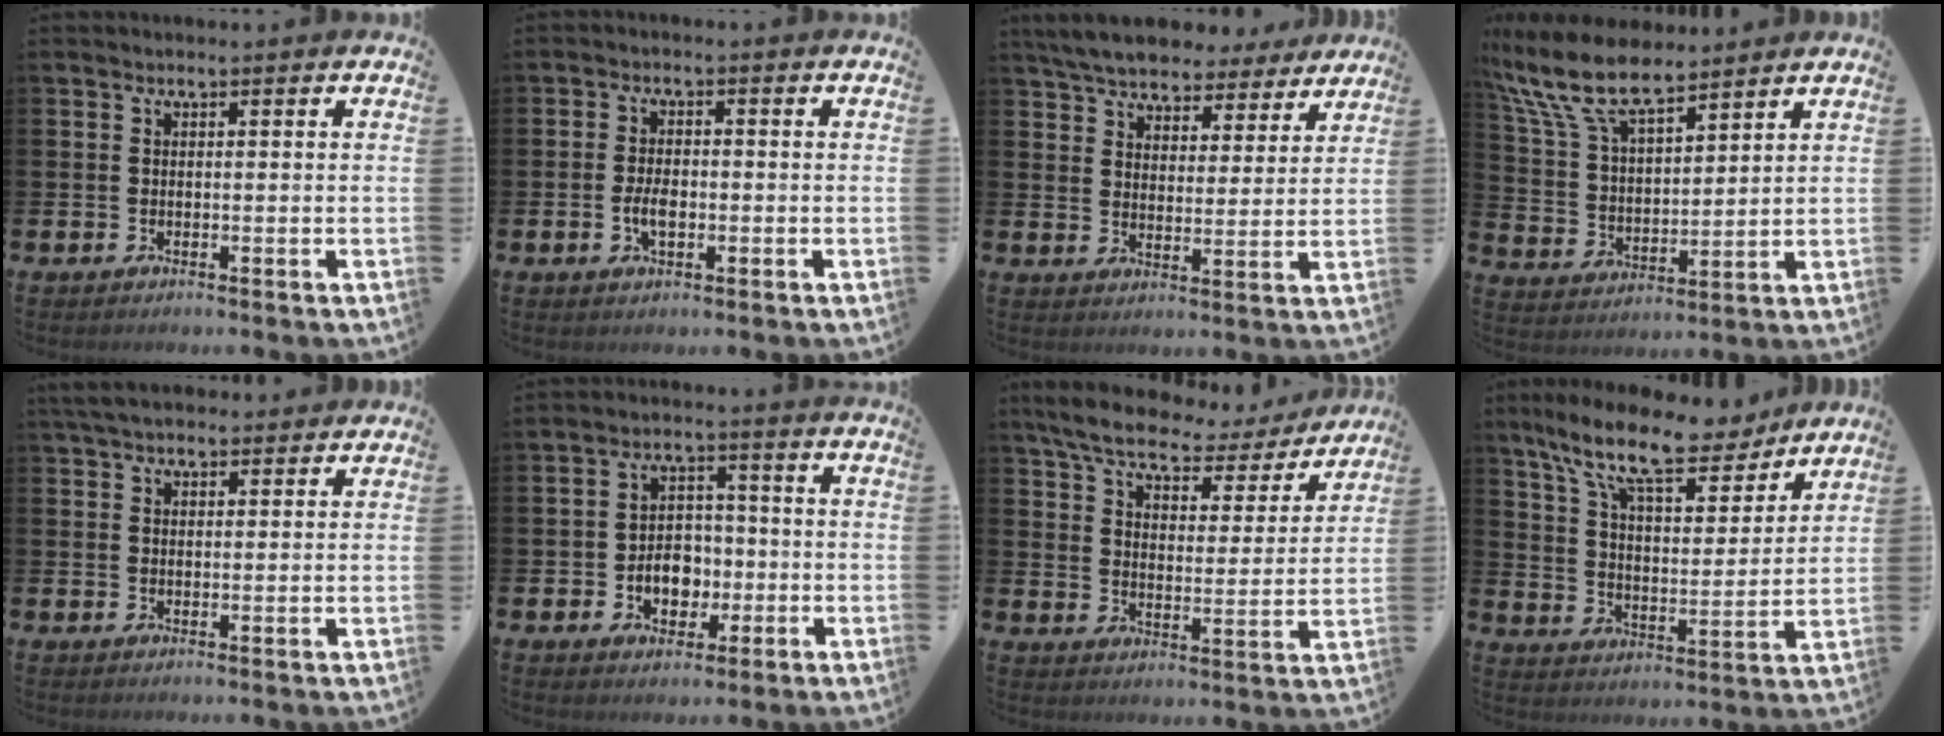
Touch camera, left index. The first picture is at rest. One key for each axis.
{"total": 3.2, "fx": -0.6, "fy": 1.6, "fz": 2.7, "tx": -0.039, "ty": -0.001, "tz": -0.014}
{"total": 6.6, "fx": 6.3, "fy": 1.9, "fz": 1.1, "tx": -0.057, "ty": -0.031, "tz": 0.112}
{"total": 10.3, "fx": 8.6, "fy": 3.4, "fz": 4.6, "tx": -0.127, "ty": -0.036, "tz": 0.158}
{"total": 4.1, "fx": 3.6, "fy": 1.3, "fz": 1.4, "tx": -0.030, "ty": -0.008, "tz": 0.067}
{"total": 5.3, "fx": -1.5, "fy": 4.2, "fz": 2.8, "tx": -0.041, "ty": 0.005, "tz": -0.034}
{"total": 7.5, "fx": 6.7, "fy": 1.7, "fz": 2.8, "tx": -0.077, "ty": -0.043, "tz": 0.111}
{"total": 13.6, "fx": 11.1, "fy": 4.1, "fz": 6.7, "tx": -0.151, "ty": -0.061, "tz": 0.192}